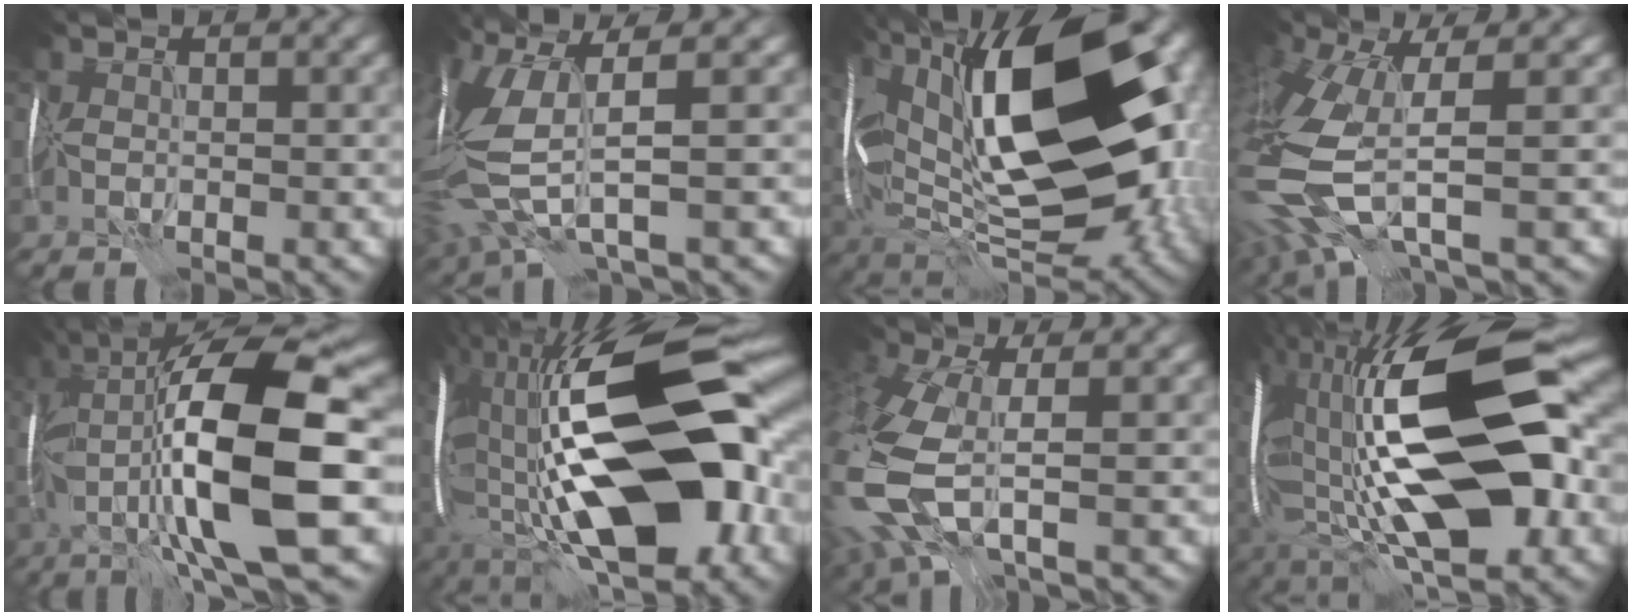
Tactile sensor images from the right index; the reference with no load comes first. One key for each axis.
{"total": 9.3, "fx": 0.4, "fy": 3.4, "fz": 8.6, "tx": -0.223, "ty": -0.014, "tz": 0.012}
{"total": 20.0, "fx": 3.9, "fy": 9.6, "fz": 17.1, "tx": -0.326, "ty": 0.017, "tz": 0.068}
{"total": 11.2, "fx": -1.7, "fy": 4.7, "fz": 10.0, "tx": -0.266, "ty": -0.032, "tz": -0.024}
{"total": 14.4, "fx": -1.0, "fy": 3.5, "fz": 14.0, "tx": -0.242, "ty": 0.016, "tz": -0.016}
{"total": 22.4, "fx": -0.7, "fy": 10.8, "fz": 19.6, "tx": -0.361, "ty": 0.013, "tz": -0.030}
{"total": 10.1, "fx": -2.2, "fy": 4.9, "fz": 8.6, "tx": -0.250, "ty": -0.020, "tz": -0.044}
{"total": 20.7, "fx": 0.9, "fy": 9.6, "fz": 18.4, "tx": -0.354, "ty": 0.008, "tz": 0.009}